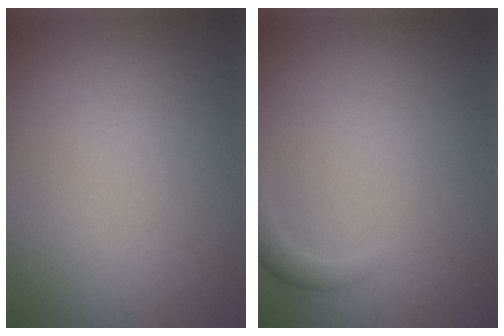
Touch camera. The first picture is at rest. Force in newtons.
{"total": 1.4, "press": 1.4, "slide": 0.1}